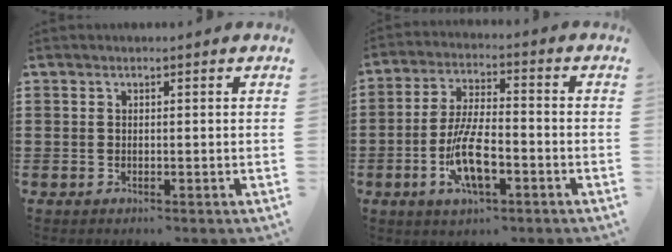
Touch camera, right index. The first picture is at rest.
{"total": 9.3, "force": [-3.2, 3.5, 8.0], "torque": [-0.169, -0.009, -0.059]}